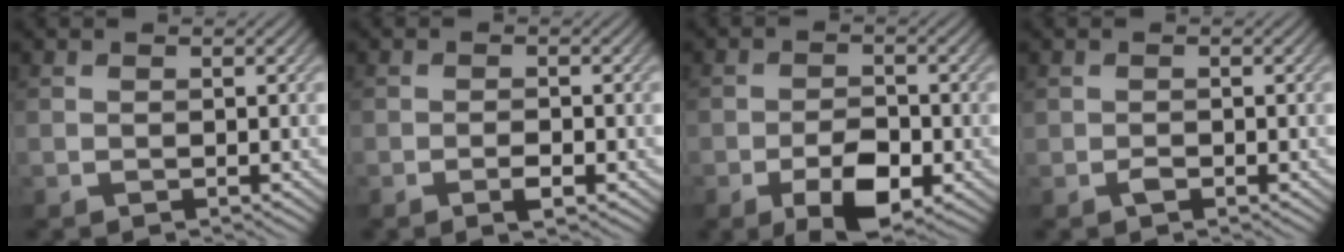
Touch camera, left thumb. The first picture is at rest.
{"total": 1.8, "force": [-1.0, 0.5, 1.5], "torque": [-0.024, 0.002, -0.018]}
{"total": 6.4, "force": [-3.1, 2.9, 4.8], "torque": [-0.081, 0.000, -0.058]}
{"total": 1.0, "force": [-0.6, 0.6, 0.5], "torque": [-0.012, 0.000, -0.011]}